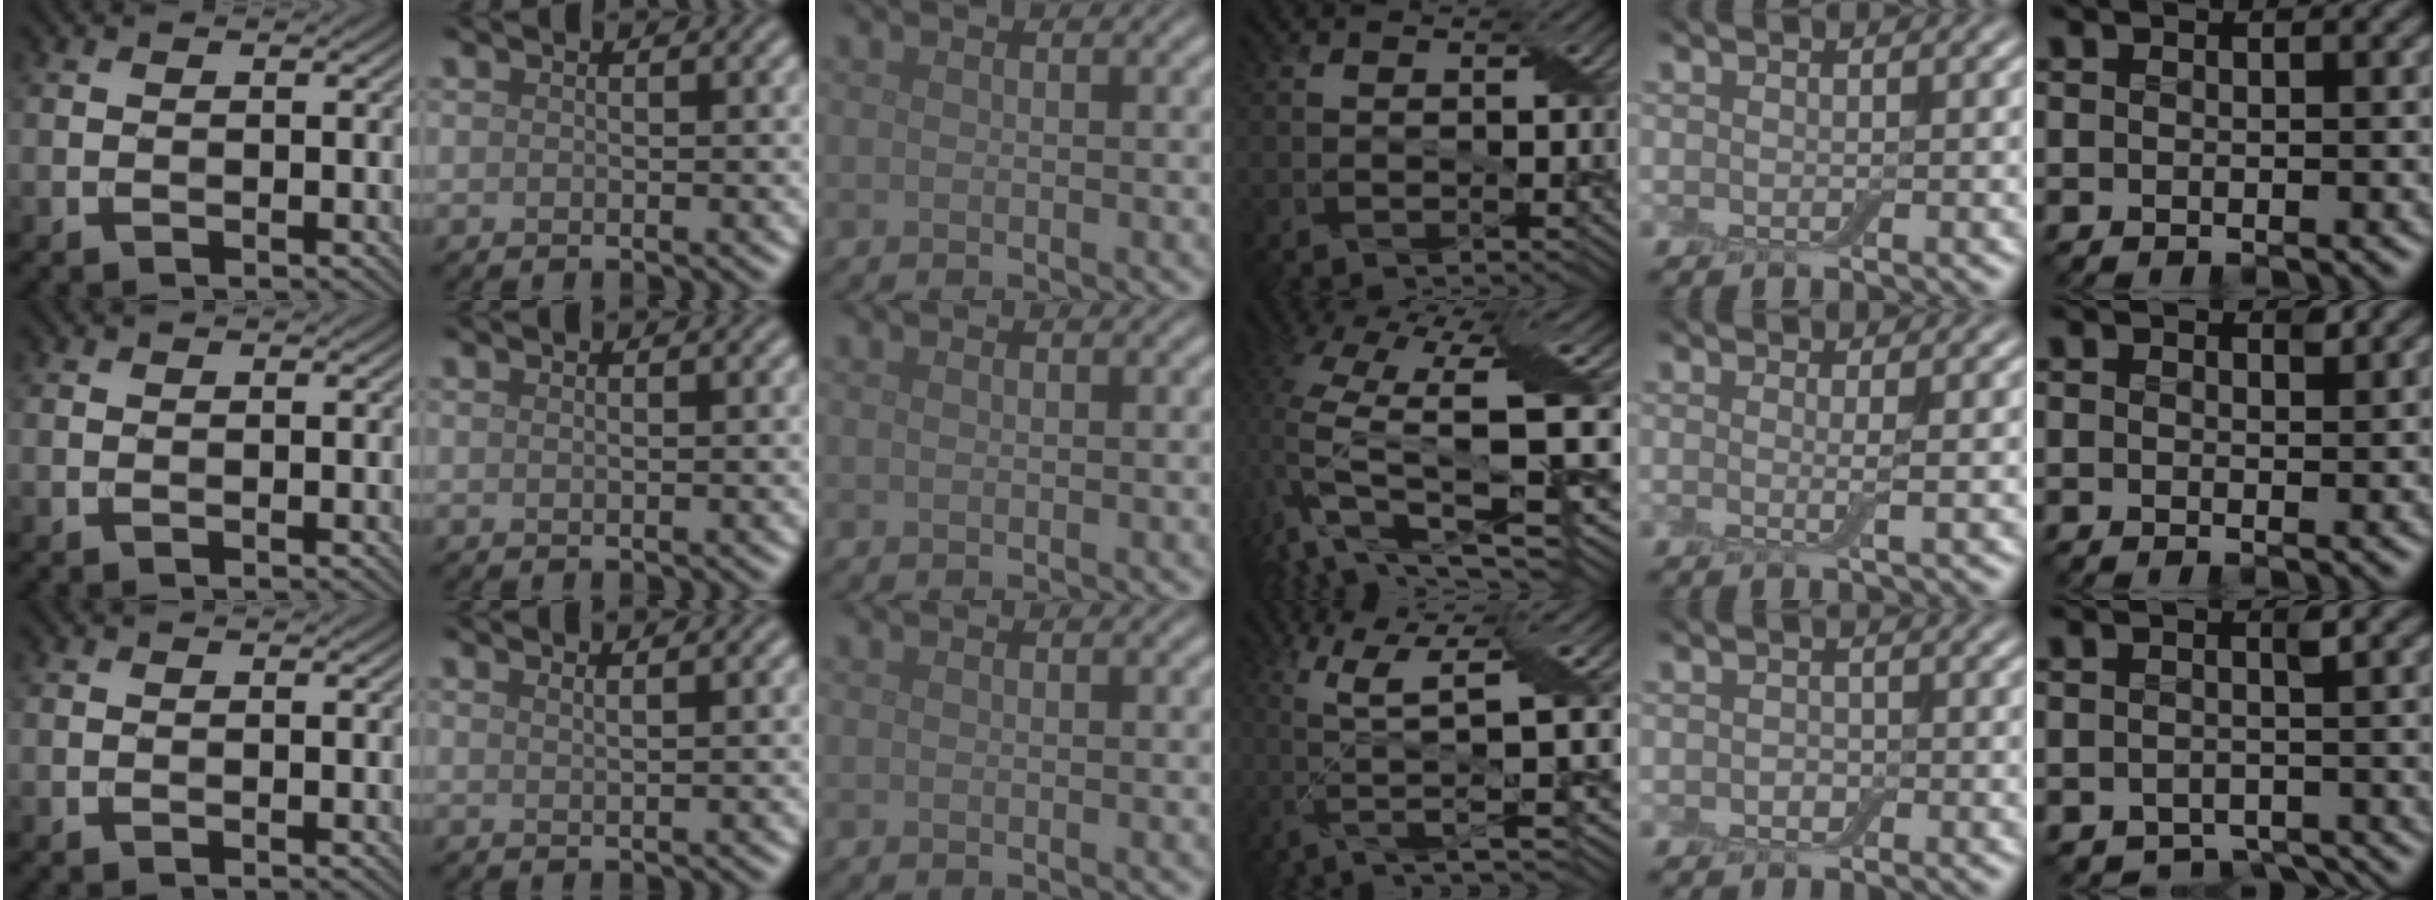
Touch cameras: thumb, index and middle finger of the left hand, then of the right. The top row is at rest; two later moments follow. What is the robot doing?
{"motion": "peel", "object": "bubble wrap"}